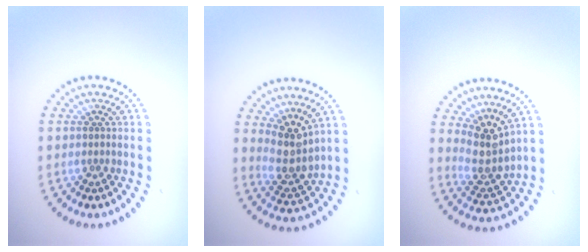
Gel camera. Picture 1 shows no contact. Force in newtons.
{"total": 3.9, "press": 2.8, "slide": 2.6}
{"total": 3.7, "press": 2.6, "slide": 2.6}